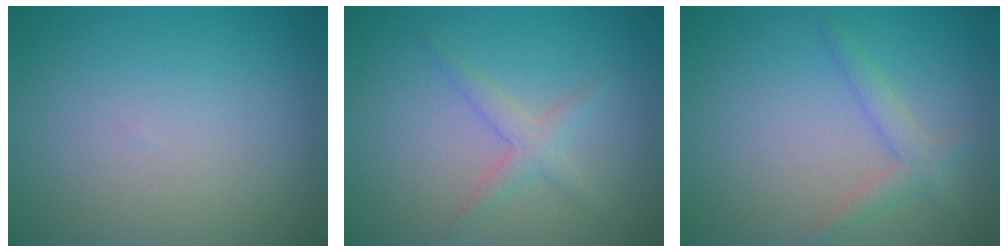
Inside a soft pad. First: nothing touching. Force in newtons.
{"total": 1.9, "press": 1.9, "slide": 0.1}
{"total": 2.0, "press": 2.0, "slide": 0.1}